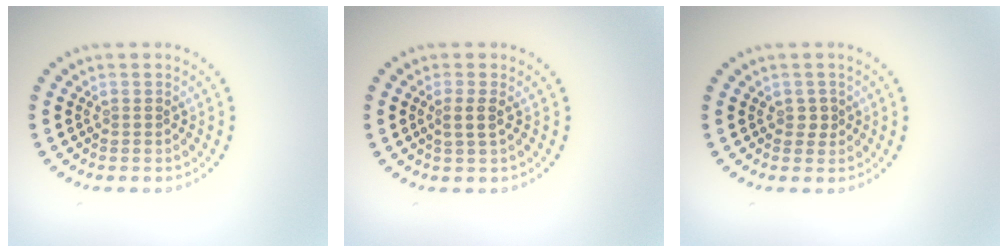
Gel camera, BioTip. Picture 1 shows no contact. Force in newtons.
{"total": 1.5, "press": 1.2, "slide": 0.8}
{"total": 0.9, "press": 0.8, "slide": 0.4}